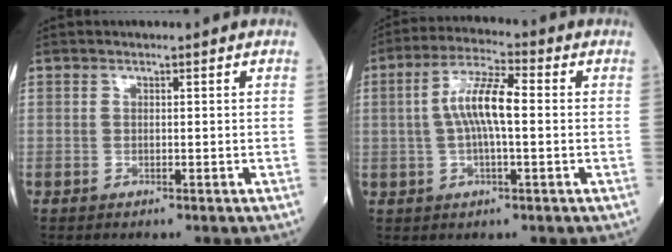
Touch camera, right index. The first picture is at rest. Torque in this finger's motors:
{"motor_torque": [0.33, -0.04, 0.48, 0.14]}